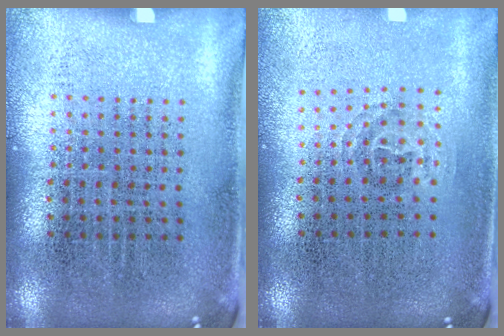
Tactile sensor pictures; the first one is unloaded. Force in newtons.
{"total": 0.9, "press": 0.6, "slide": 0.7}